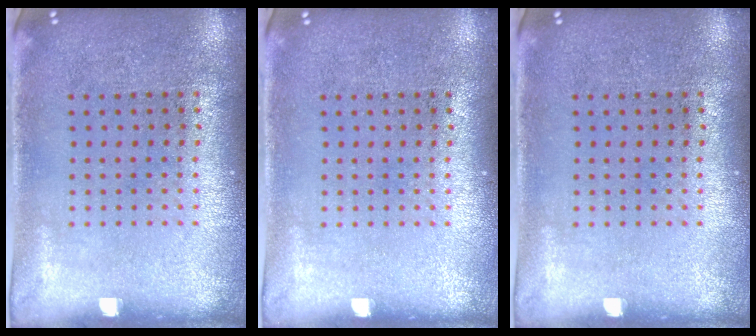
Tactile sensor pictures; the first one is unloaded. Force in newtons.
{"total": 0.0}
{"total": 0.0}